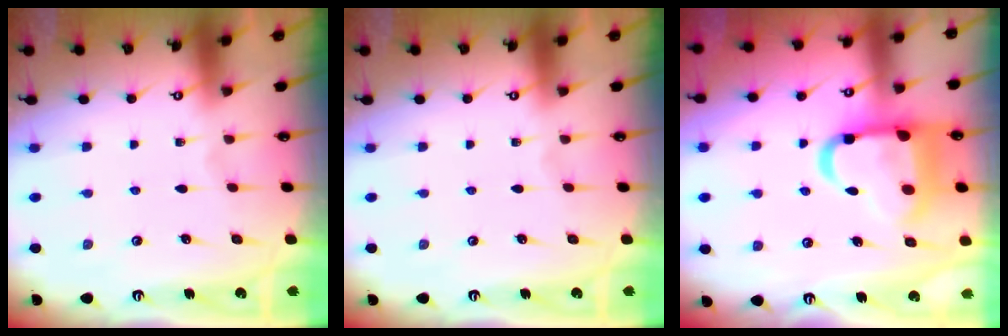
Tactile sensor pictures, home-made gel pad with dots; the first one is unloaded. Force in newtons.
{"total": 0.0}
{"total": 16.1, "press": 16.0, "slide": 1.8}